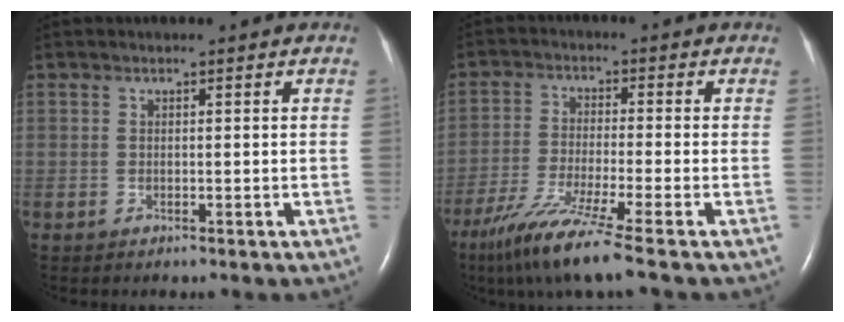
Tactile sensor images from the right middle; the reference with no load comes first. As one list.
[{"total": 10.0, "force": [-7.1, -1.4, 6.9], "torque": [-0.134, -0.042, -0.130]}]